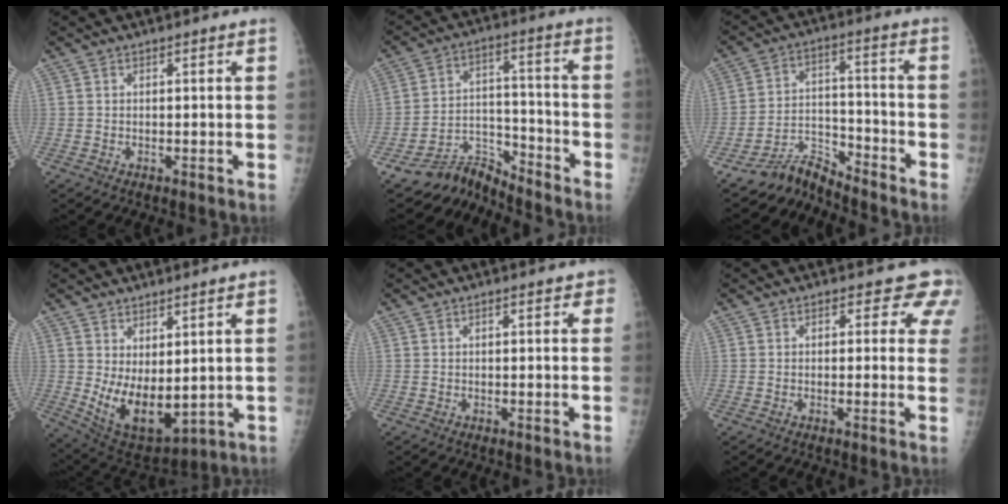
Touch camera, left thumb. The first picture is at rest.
{"total": 7.8, "force": [-7.5, 1.6, -1.2], "torque": [0.036, 0.090, -0.136]}
{"total": 6.9, "force": [-6.8, 1.0, -0.5], "torque": [0.015, 0.077, -0.125]}
{"total": 11.0, "force": [1.5, 5.6, 9.4], "torque": [-0.142, -0.034, 0.053]}
{"total": 1.3, "force": [0.5, 0.9, 0.8], "torque": [0.006, 0.002, 0.001]}
{"total": 5.4, "force": [3.7, 3.5, 1.9], "torque": [0.020, -0.012, 0.019]}